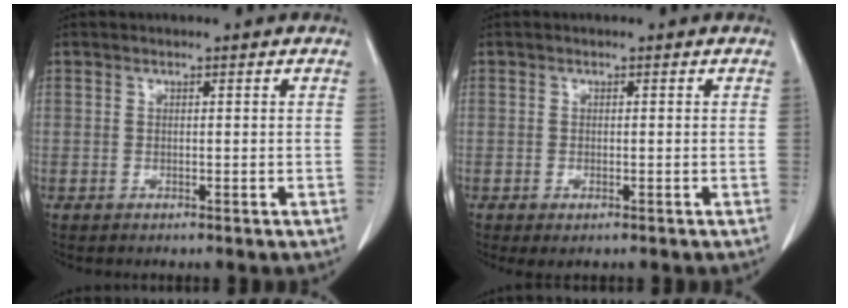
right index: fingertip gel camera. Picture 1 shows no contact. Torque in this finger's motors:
{"motor_torque": [0.35, -0.26, 0.06, 0.01]}